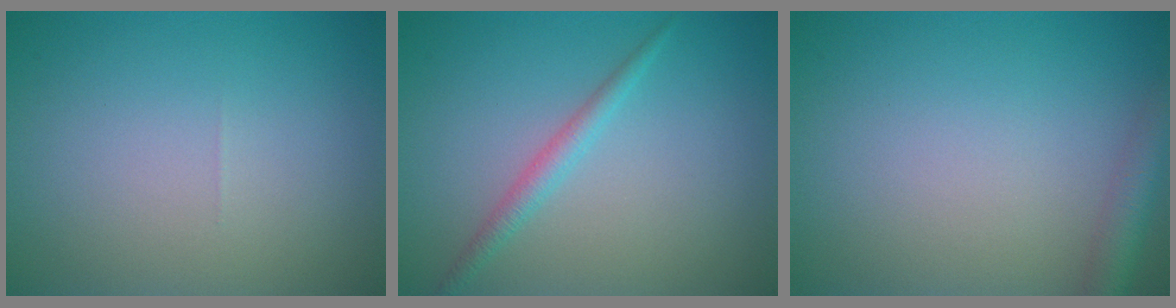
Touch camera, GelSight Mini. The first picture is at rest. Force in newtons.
{"total": 1.7, "press": 1.7, "slide": 0.1}
{"total": 2.9, "press": 2.9, "slide": 0.1}